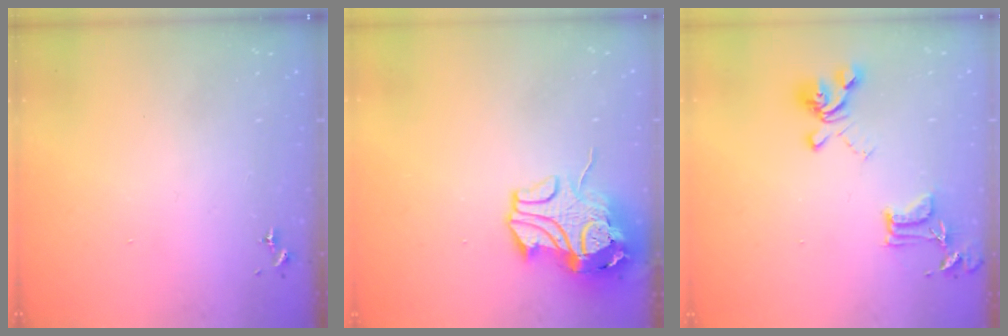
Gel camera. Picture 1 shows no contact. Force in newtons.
{"total": 13.3, "press": 13.1, "slide": 2.0}
{"total": 15.9, "press": 15.9, "slide": 1.0}